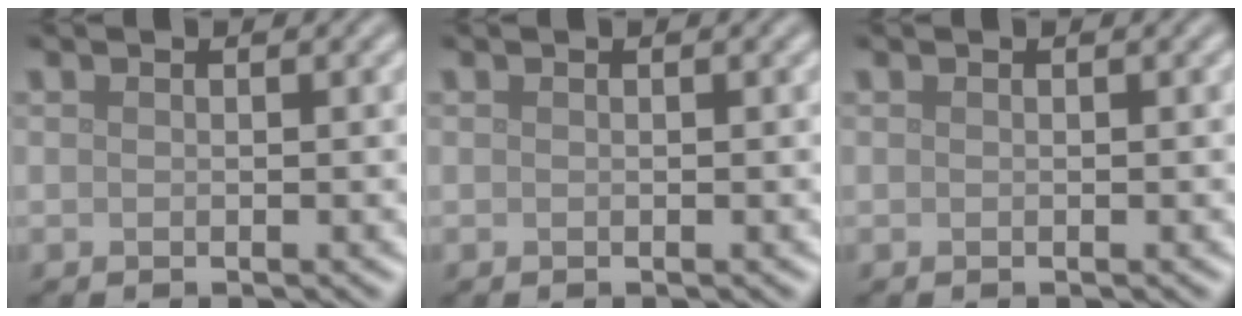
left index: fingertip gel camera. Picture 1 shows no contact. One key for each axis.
{"total": 0.0}
{"total": 0.0}